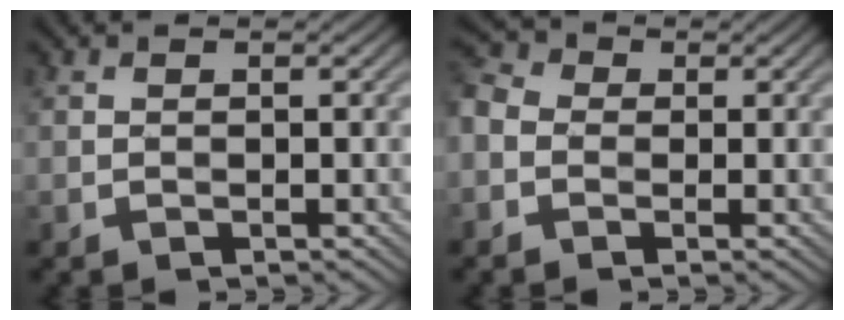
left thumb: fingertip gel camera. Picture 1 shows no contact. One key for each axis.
{"total": 4.3, "fx": -1.3, "fy": 3.4, "fz": 2.2, "tx": -0.066, "ty": 0.001, "tz": -0.036}